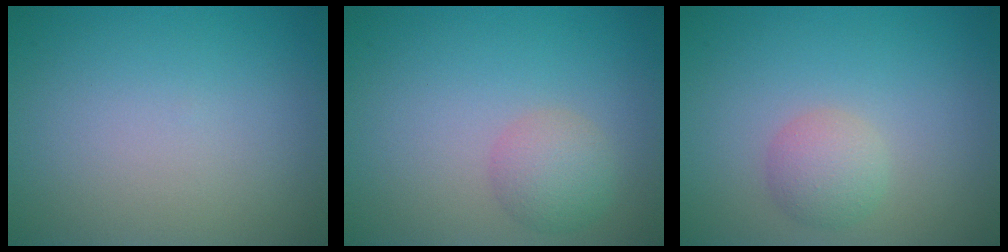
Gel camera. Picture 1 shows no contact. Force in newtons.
{"total": 2.6, "press": 2.6, "slide": 0.0}
{"total": 2.3, "press": 2.3, "slide": 0.1}